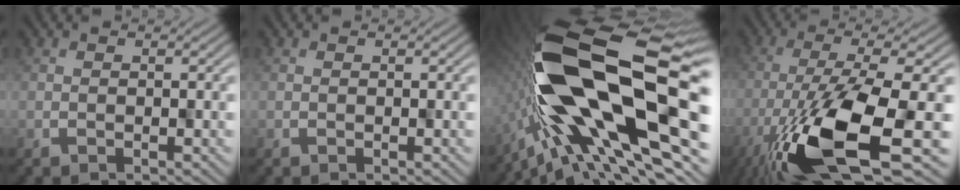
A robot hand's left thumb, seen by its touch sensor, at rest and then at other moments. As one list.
[{"total": 0.0}, {"total": 20.5, "force": [0.1, 9.0, 18.5], "torque": [-0.365, -0.001, -0.013]}, {"total": 14.2, "force": [-5.3, 4.3, 12.5], "torque": [-0.253, -0.035, -0.098]}]